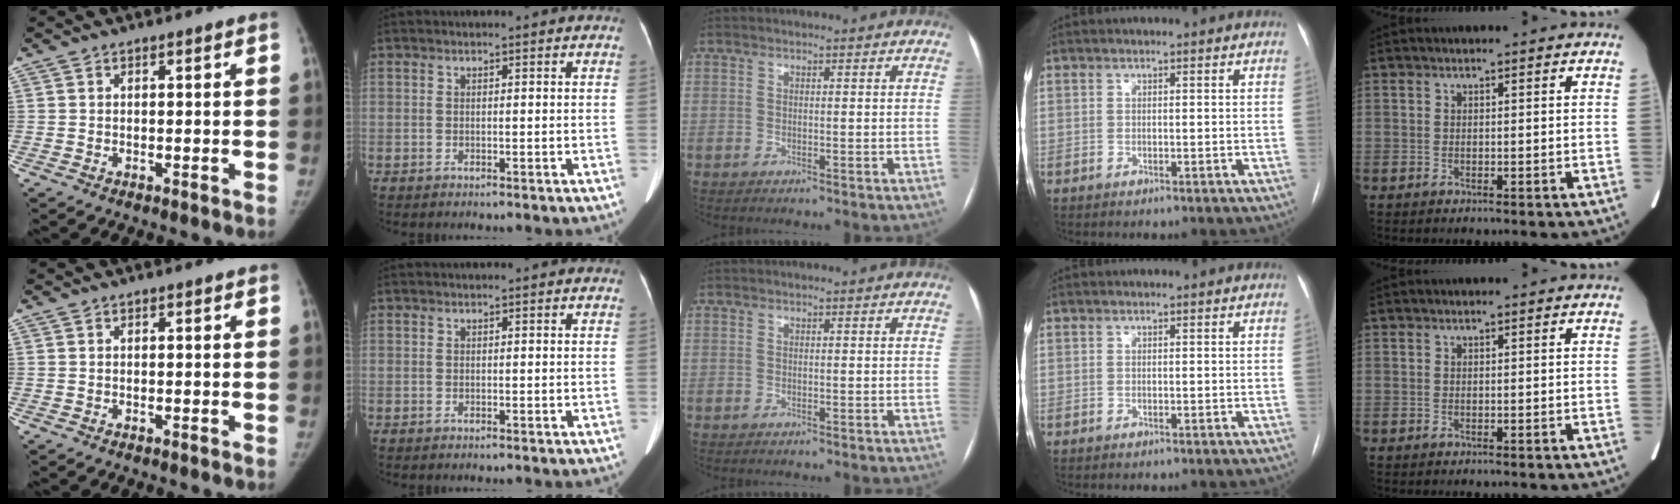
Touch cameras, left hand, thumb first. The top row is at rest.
{}